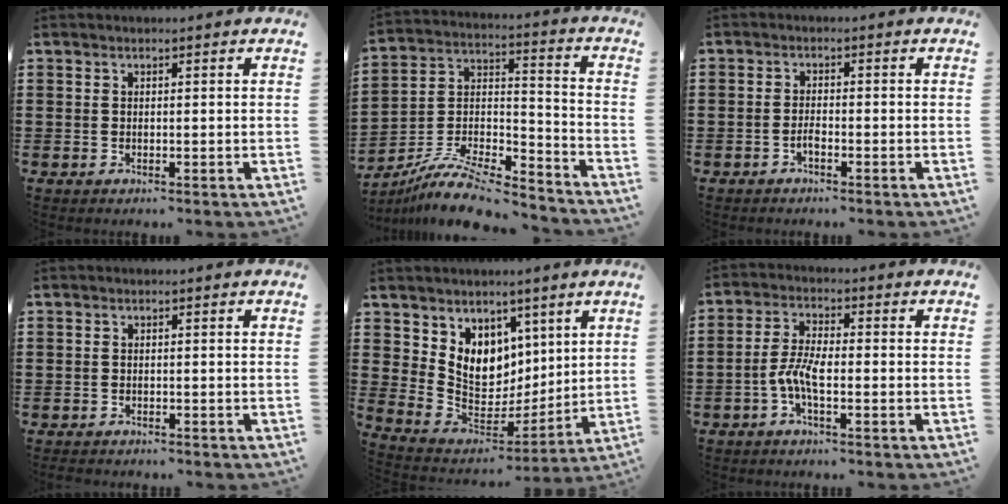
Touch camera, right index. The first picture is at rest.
{"total": 10.8, "force": [-9.2, 2.5, 4.9], "torque": [-0.092, 0.021, -0.183]}
{"total": 1.4, "force": [-1.0, 0.6, 0.8], "torque": [-0.019, -0.002, -0.019]}
{"total": 1.0, "force": [-0.9, 0.3, -0.1], "torque": [0.000, 0.005, -0.022]}
{"total": 8.4, "force": [4.7, 6.7, 1.9], "torque": [-0.067, -0.043, 0.097]}
{"total": 4.8, "force": [-1.7, 1.4, 4.2], "torque": [-0.101, -0.005, -0.039]}